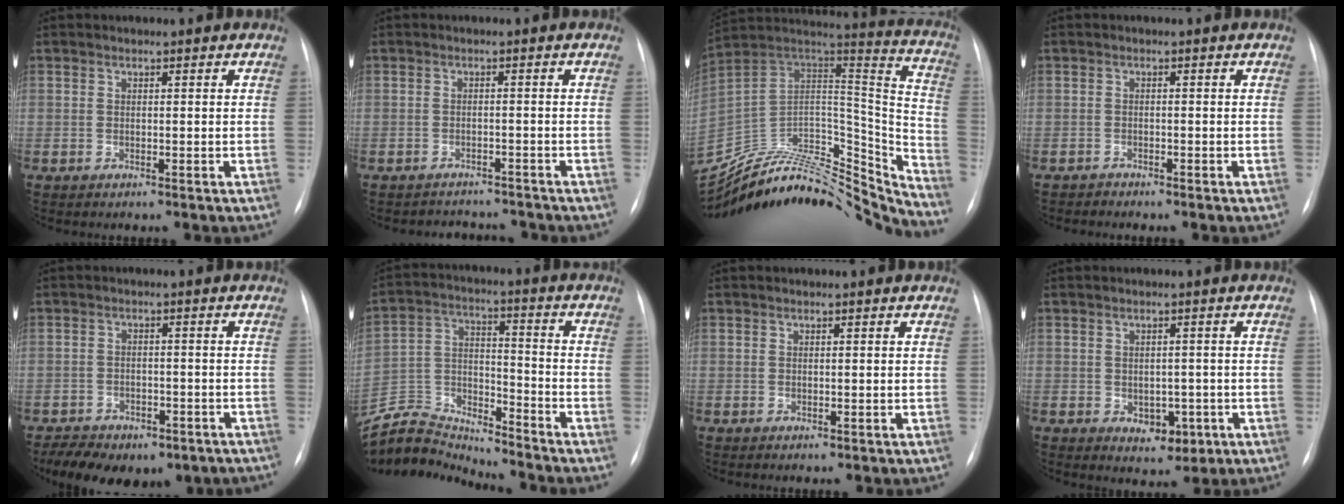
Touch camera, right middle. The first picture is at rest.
{"total": 4.5, "force": [-4.4, 1.0, -0.4], "torque": [0.001, 0.006, -0.057]}
{"total": 30.6, "force": [-27.9, 8.2, 9.6], "torque": [-0.128, 0.021, -0.415]}
{"total": 0.8, "force": [-0.8, 0.0, -0.3], "torque": [0.005, -0.004, -0.015]}
{"total": 13.3, "force": [-9.4, 6.9, 6.4], "torque": [-0.114, 0.007, -0.120]}
{"total": 12.2, "force": [-12.1, 0.3, -0.9], "torque": [0.011, 0.040, -0.232]}
{"total": 0.0}
{"total": 4.3, "force": [-1.2, 3.0, 2.8], "torque": [-0.029, 0.006, -0.005]}